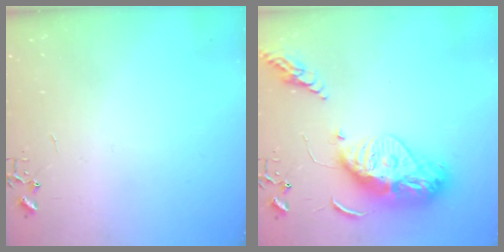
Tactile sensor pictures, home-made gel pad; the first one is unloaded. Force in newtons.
{"total": 18.2, "press": 18.1, "slide": 1.5}